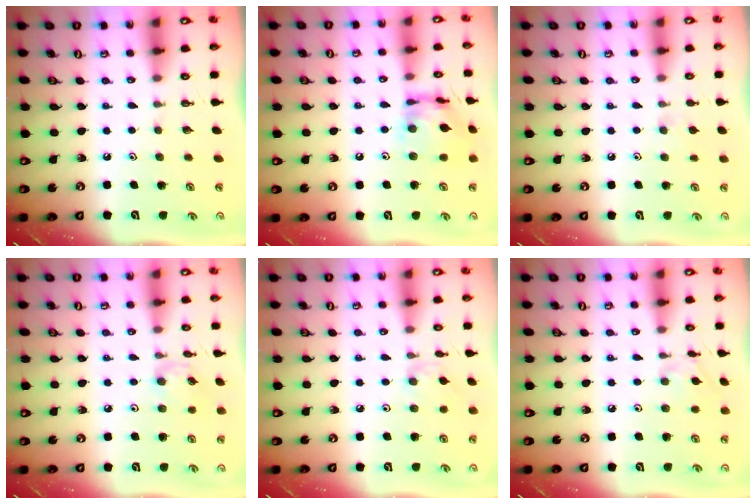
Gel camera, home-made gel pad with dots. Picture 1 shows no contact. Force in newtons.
{"total": 11.8, "press": 11.8, "slide": 0.6}
{"total": 3.3, "press": 3.2, "slide": 0.7}
{"total": 3.3, "press": 3.3, "slide": 0.3}
{"total": 2.0, "press": 1.9, "slide": 0.5}
{"total": 4.1, "press": 4.1, "slide": 0.2}